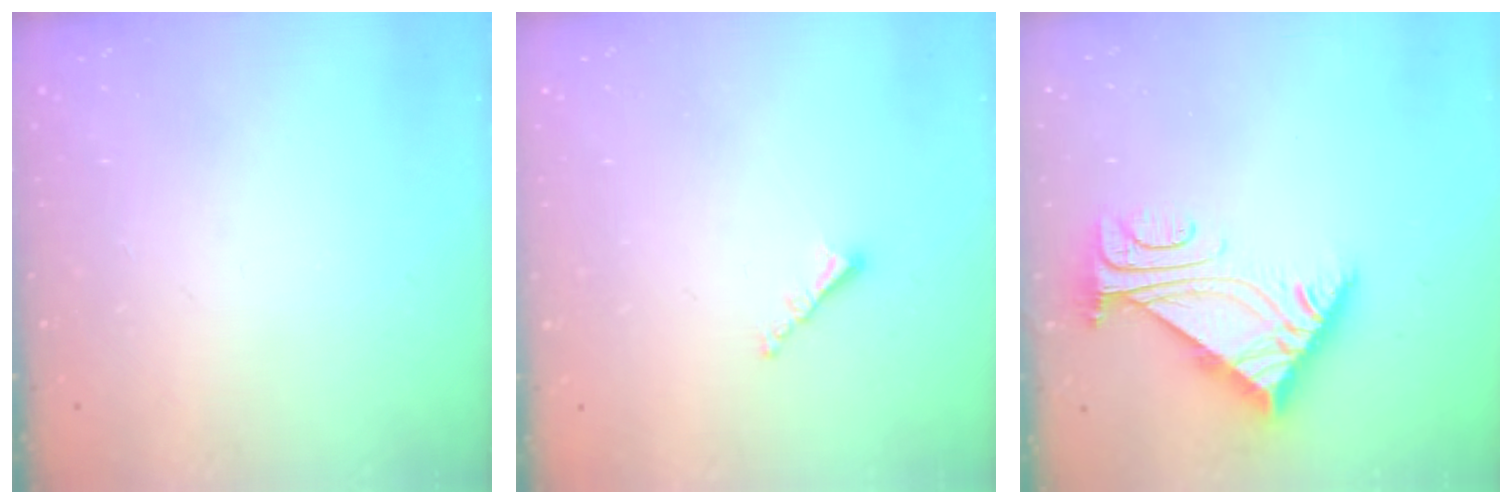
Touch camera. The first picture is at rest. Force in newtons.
{"total": 1.2, "press": 1.1, "slide": 0.5}
{"total": 5.9, "press": 5.8, "slide": 0.6}